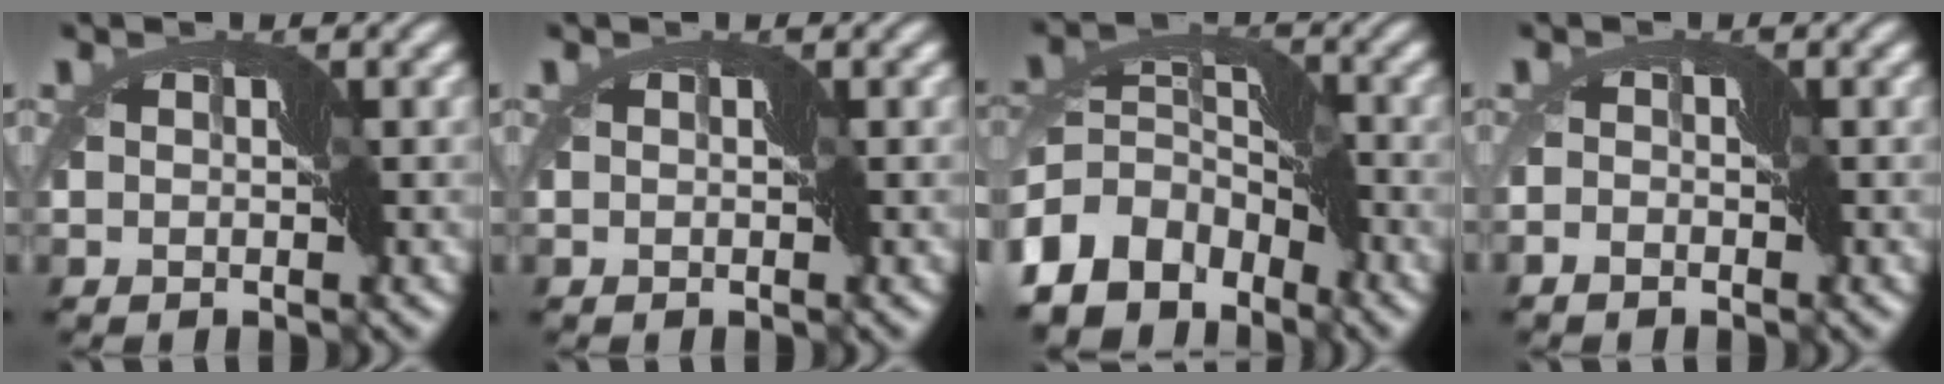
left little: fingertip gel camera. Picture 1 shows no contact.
{"total": 0.0}
{"total": 9.5, "force": [-5.2, 6.3, 4.9], "torque": [-0.106, 0.006, -0.110]}
{"total": 1.1, "force": [-0.9, 0.5, 0.3], "torque": [-0.010, 0.003, -0.021]}